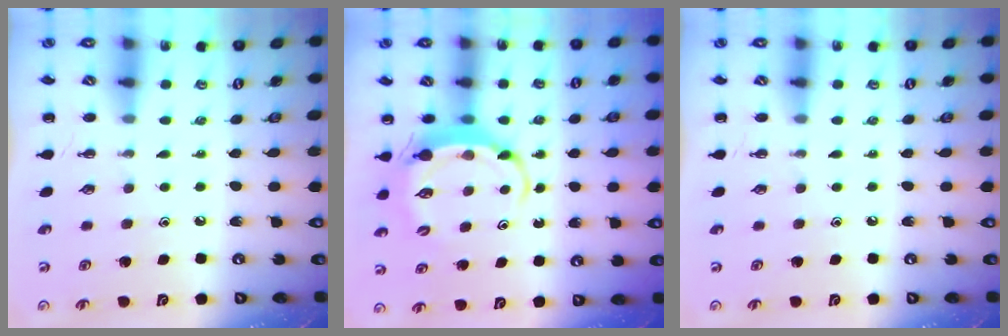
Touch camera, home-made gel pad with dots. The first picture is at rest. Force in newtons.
{"total": 5.9, "press": 5.8, "slide": 0.7}
{"total": 0.0}